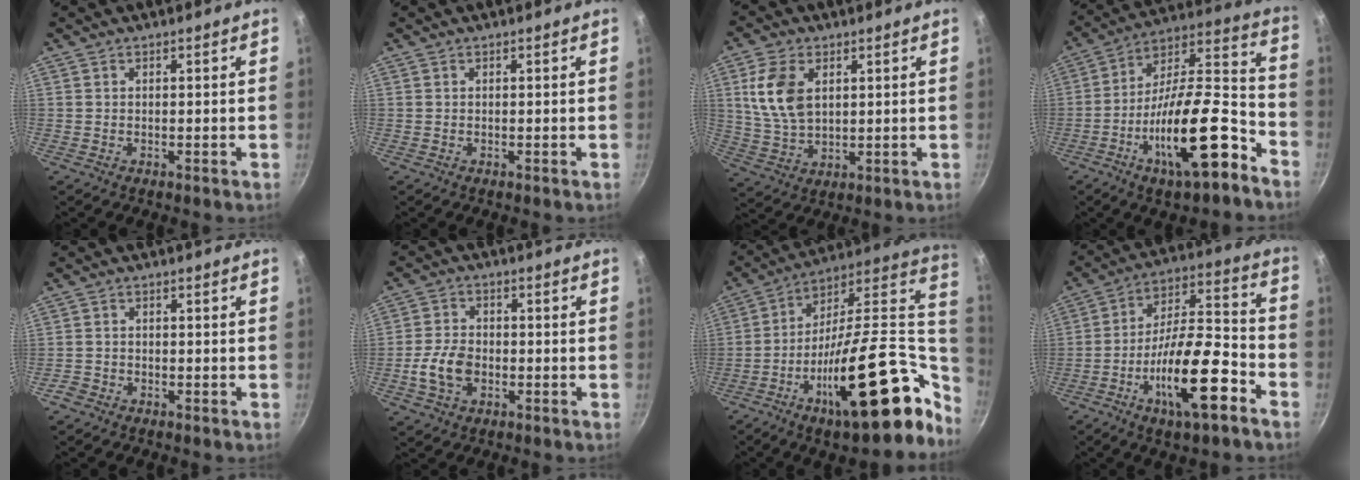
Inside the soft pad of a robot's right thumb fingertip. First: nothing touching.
{"total": 0.0}
{"total": 10.4, "force": [2.9, 6.6, 7.5], "torque": [-0.138, -0.016, 0.061]}
{"total": 22.9, "force": [-10.8, 7.9, 18.6], "torque": [-0.265, 0.067, -0.186]}
{"total": 2.0, "force": [-1.5, 1.2, 0.5], "torque": [-0.016, 0.017, -0.030]}
{"total": 7.5, "force": [-2.1, 5.2, 5.1], "torque": [-0.089, 0.017, -0.045]}
{"total": 30.8, "force": [-4.3, 12.2, 28.0], "torque": [-0.393, 0.014, -0.064]}
{"total": 18.6, "force": [-8.3, 6.0, 15.5], "torque": [-0.245, 0.051, -0.146]}